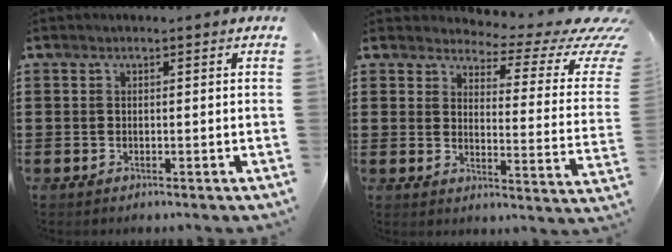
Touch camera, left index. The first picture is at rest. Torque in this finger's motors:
{"motor_torque": [2.14, 0.00, 0.41, 0.01]}